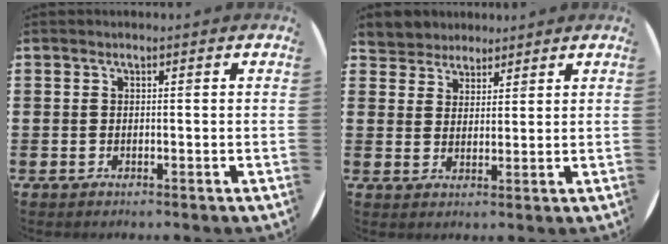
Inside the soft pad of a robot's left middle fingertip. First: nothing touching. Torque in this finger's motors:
{"motor_torque": [0.05, -0.05, -0.05, 0.00]}